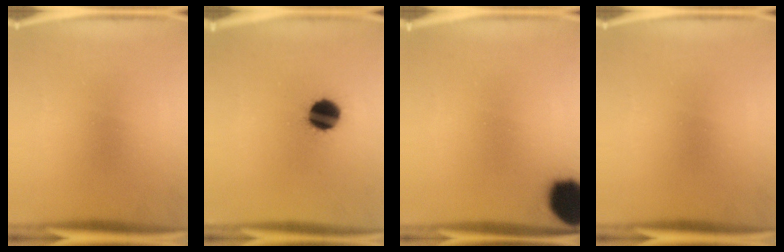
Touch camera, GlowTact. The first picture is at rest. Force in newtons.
{"total": 10.3}
{"total": 15.6}
{"total": 0.0}